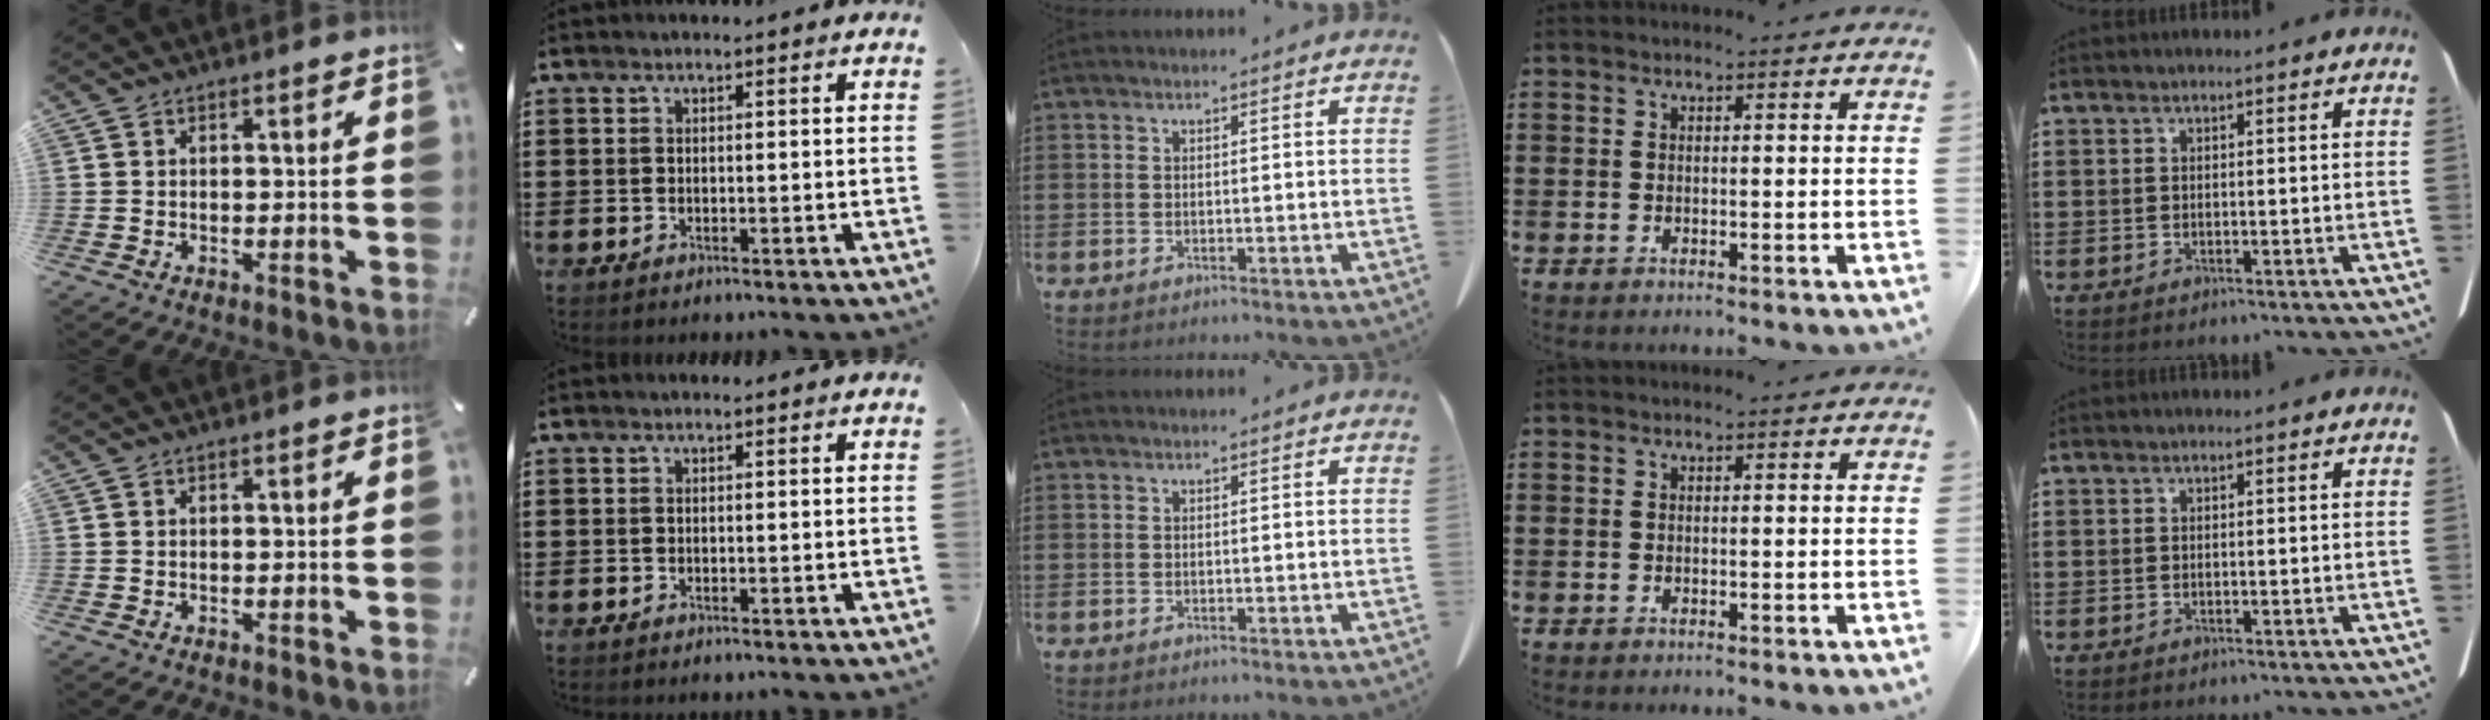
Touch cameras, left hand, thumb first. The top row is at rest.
{}